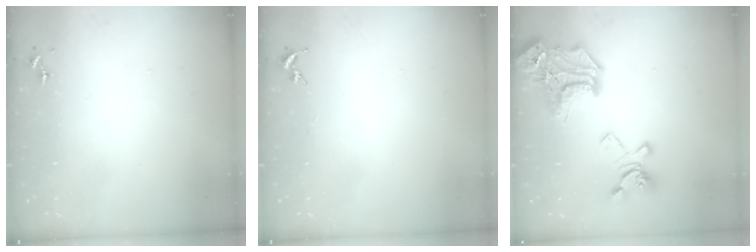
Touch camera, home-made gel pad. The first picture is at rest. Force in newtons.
{"total": 0.0}
{"total": 24.6, "press": 24.6, "slide": 0.7}